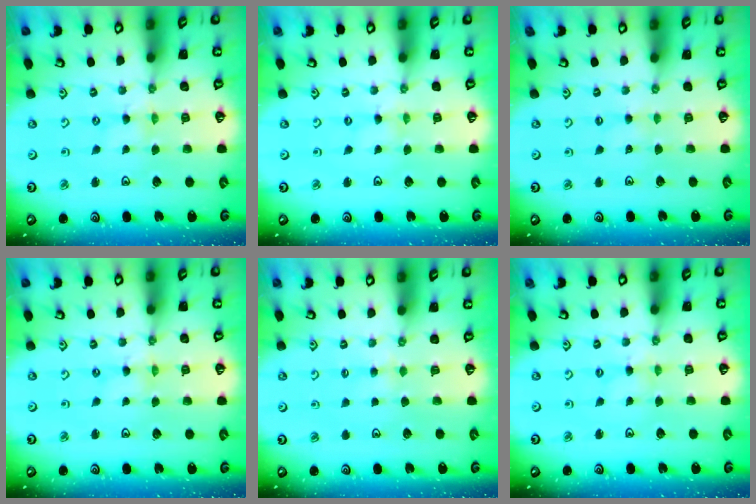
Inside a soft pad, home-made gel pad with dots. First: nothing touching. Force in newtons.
{"total": 0.0}
{"total": 1.1, "press": 1.0, "slide": 0.3}
{"total": 0.0}
{"total": 3.3, "press": 3.3, "slide": 0.5}
{"total": 1.7, "press": 1.6, "slide": 0.3}